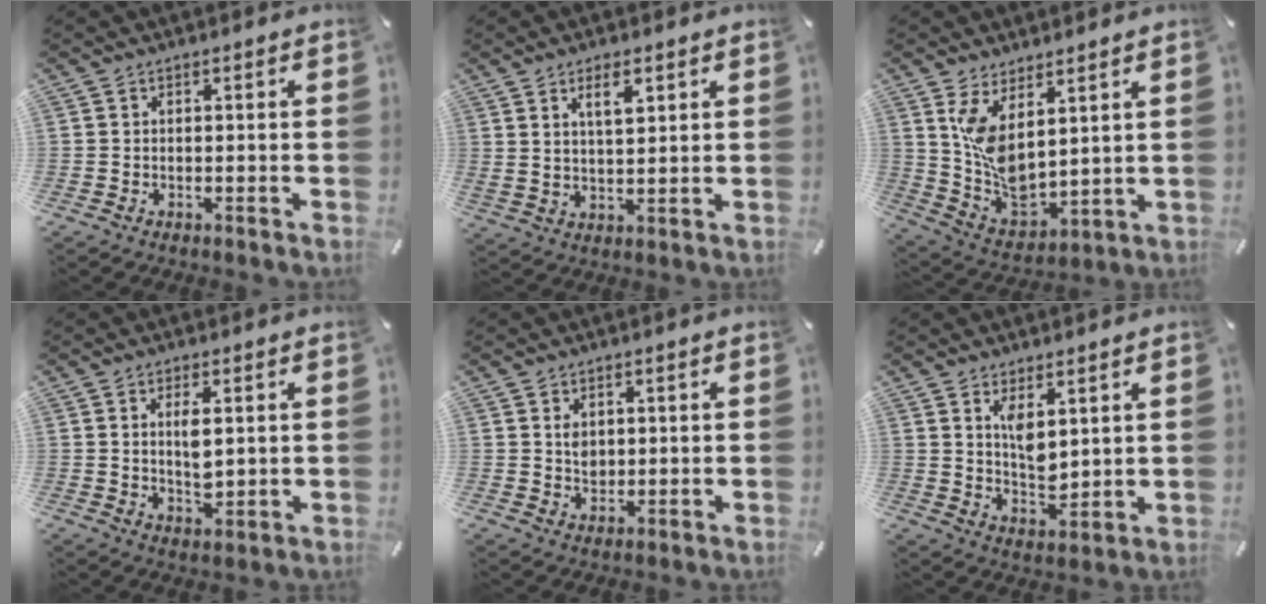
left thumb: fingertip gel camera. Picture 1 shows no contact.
{"total": 6.1, "force": [3.6, 2.0, 4.5], "torque": [-0.072, -0.015, 0.059]}
{"total": 9.4, "force": [4.6, 5.0, 6.5], "torque": [-0.134, -0.039, 0.094]}
{"total": 5.4, "force": [1.2, 2.5, 4.7], "torque": [-0.087, -0.005, 0.015]}
{"total": 3.4, "force": [1.0, 2.8, 1.7], "torque": [-0.022, -0.001, 0.015]}
{"total": 6.7, "force": [3.7, 3.5, 4.4], "torque": [-0.067, -0.025, 0.062]}